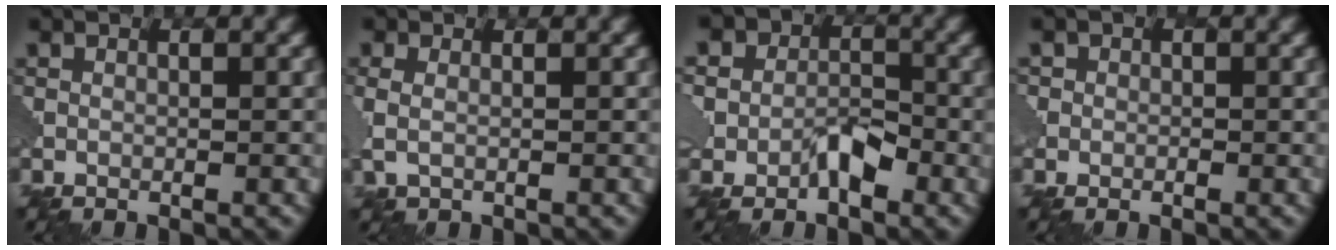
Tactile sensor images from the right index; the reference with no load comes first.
{"total": 1.8, "force": [0.2, 1.1, 1.4], "torque": [-0.034, -0.001, 0.003]}
{"total": 4.9, "force": [-0.9, 3.9, 2.8], "torque": [-0.023, -0.004, -0.029]}
{"total": 1.4, "force": [0.0, 1.3, 0.3], "torque": [0.005, 0.000, -0.010]}